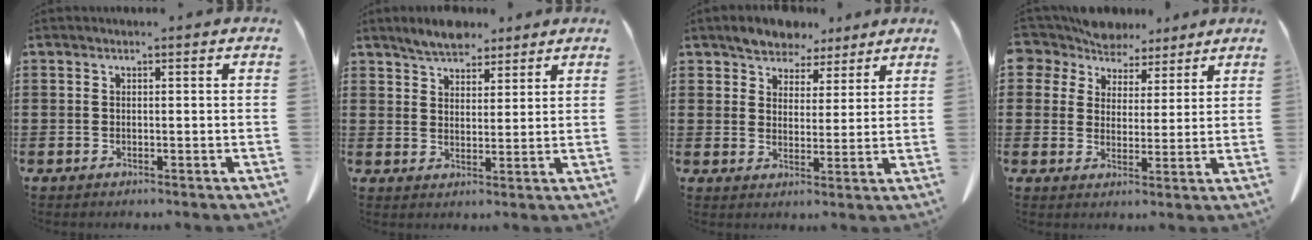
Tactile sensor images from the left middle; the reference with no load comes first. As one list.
[{"total": 5.1, "force": [4.6, 1.7, 1.0], "torque": [-0.034, -0.005, 0.088]}, {"total": 5.3, "force": [4.8, 2.2, 0.3], "torque": [-0.028, -0.008, 0.090]}, {"total": 6.1, "force": [5.2, 3.0, 0.4], "torque": [-0.041, -0.019, 0.096]}]